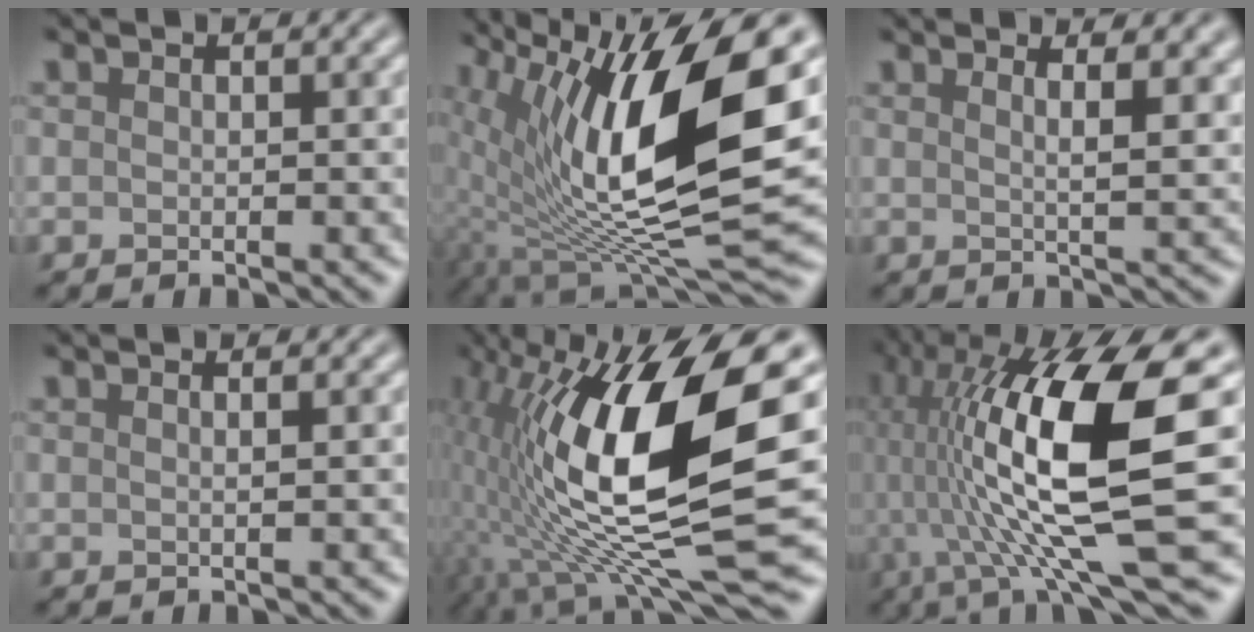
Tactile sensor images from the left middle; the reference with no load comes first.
{"total": 16.4, "force": [2.5, 6.0, 15.0], "torque": [-0.279, -0.009, 0.048]}
{"total": 5.0, "force": [2.4, 1.6, 4.0], "torque": [-0.042, 0.020, 0.016]}
{"total": 1.4, "force": [0.5, 0.7, 1.2], "torque": [-0.007, 0.006, -0.011]}
{"total": 16.7, "force": [0.6, 6.0, 15.5], "torque": [-0.287, 0.007, 0.008]}
{"total": 16.1, "force": [1.5, 4.5, 15.4], "torque": [-0.299, 0.006, 0.034]}